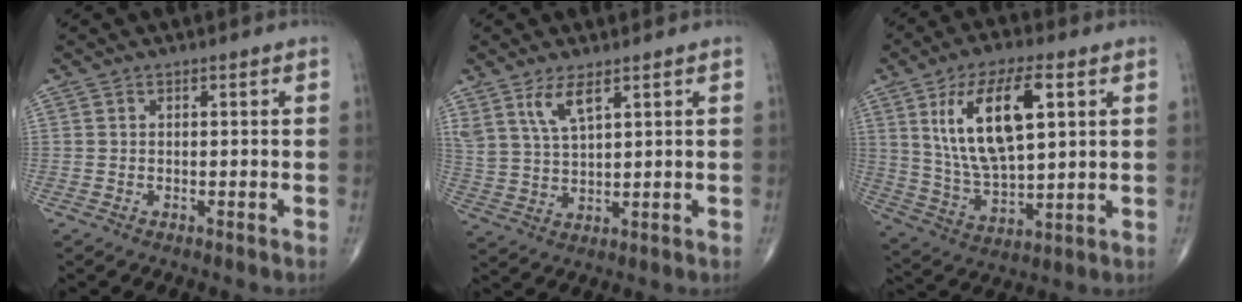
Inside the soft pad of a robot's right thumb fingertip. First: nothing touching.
{"total": 6.2, "force": [3.7, 1.9, 4.5], "torque": [-0.092, -0.018, 0.082]}
{"total": 17.1, "force": [5.5, 7.0, 14.6], "torque": [-0.261, -0.013, 0.108]}